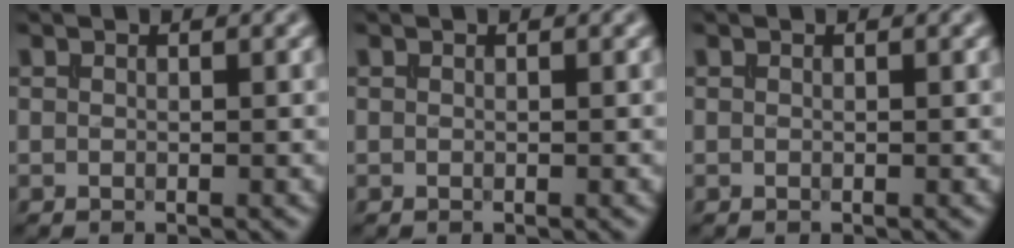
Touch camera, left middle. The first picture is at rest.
{"total": 0.0}
{"total": 0.0}